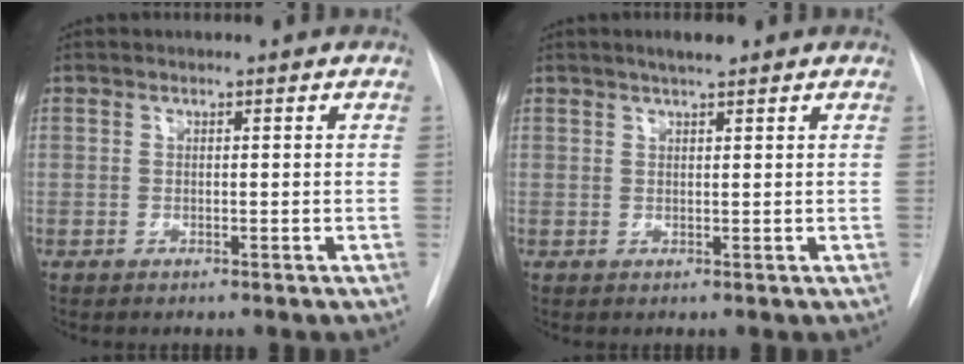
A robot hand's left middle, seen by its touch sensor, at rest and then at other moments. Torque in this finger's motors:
{"motor_torque": [0.10, -0.09, 0.00, 0.01]}